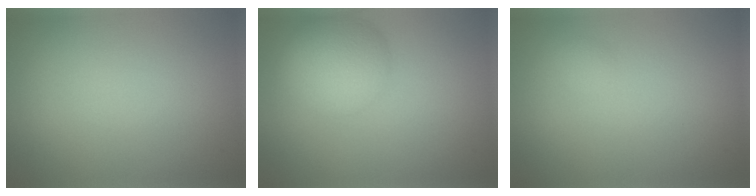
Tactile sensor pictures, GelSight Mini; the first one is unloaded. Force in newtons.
{"total": 5.7, "press": 5.7, "slide": 0.3}
{"total": 0.5, "press": 0.5, "slide": 0.0}